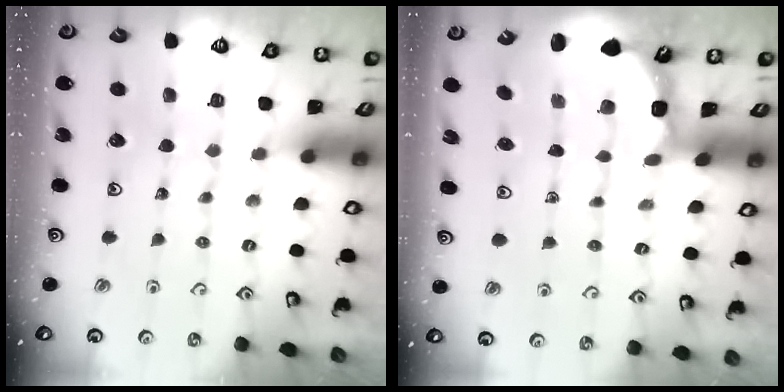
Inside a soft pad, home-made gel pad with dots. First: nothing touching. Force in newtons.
{"total": 2.0, "press": 1.8, "slide": 0.9}